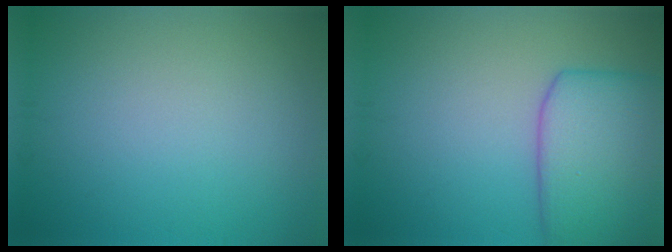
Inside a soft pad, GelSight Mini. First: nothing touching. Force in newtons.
{"total": 7.8, "press": 7.8, "slide": 0.3}